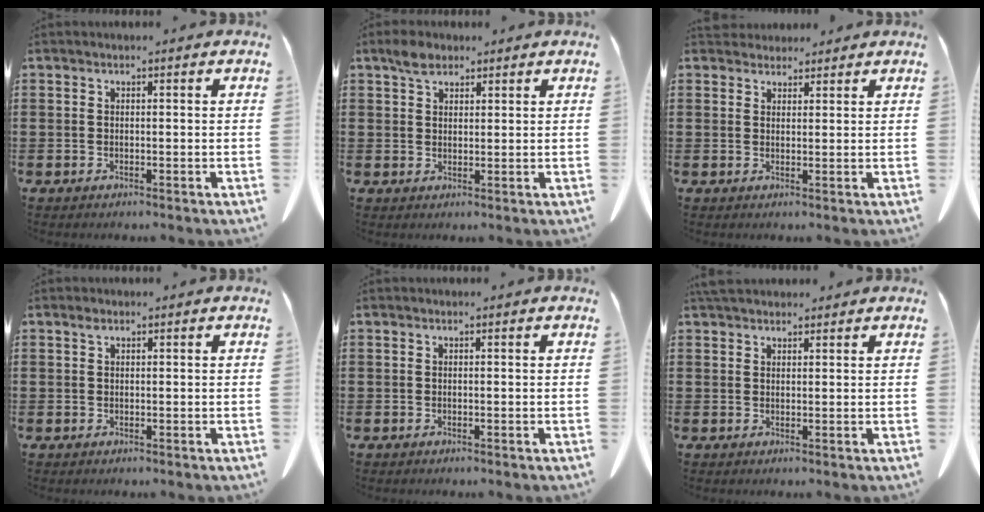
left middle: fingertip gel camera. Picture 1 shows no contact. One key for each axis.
{"total": 3.3, "fx": 2.4, "fy": 1.9, "fz": 1.4, "tx": -0.026, "ty": 0.003, "tz": 0.043}
{"total": 2.6, "fx": 2.4, "fy": 0.9, "fz": 0.2, "tx": -0.002, "ty": -0.005, "tz": 0.046}
{"total": 0.8, "fx": 0.5, "fy": 0.5, "fz": 0.4, "tx": -0.012, "ty": 0.001, "tz": 0.010}
{"total": 0.0}
{"total": 3.0, "fx": 2.6, "fy": 1.0, "fz": 1.0, "tx": -0.027, "ty": -0.001, "tz": 0.052}